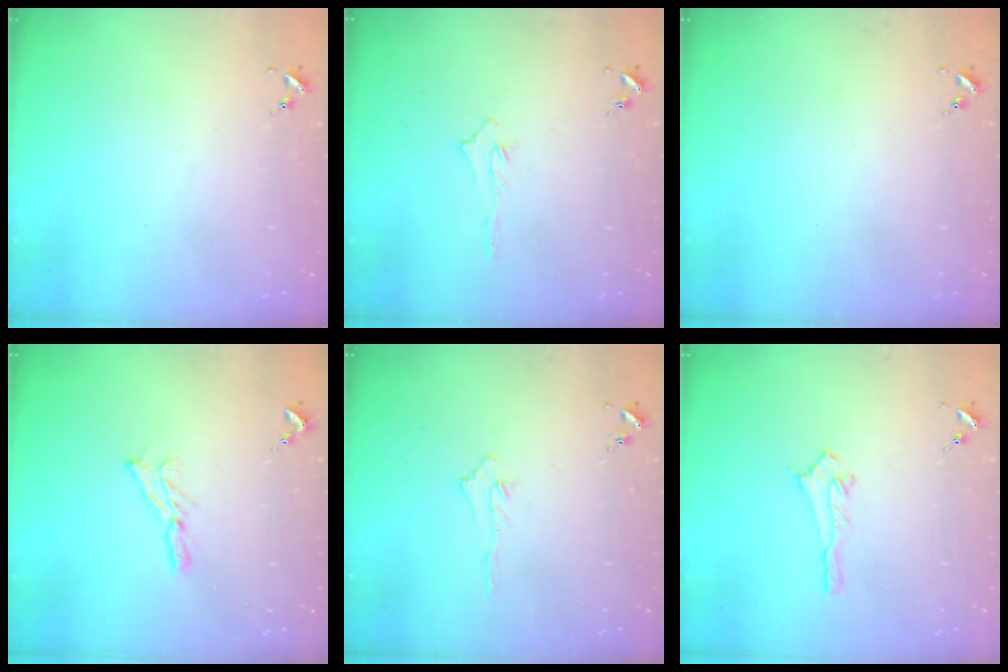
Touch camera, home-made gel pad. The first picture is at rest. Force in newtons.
{"total": 2.9, "press": 2.9, "slide": 0.4}
{"total": 0.0}
{"total": 6.9, "press": 6.9, "slide": 0.3}
{"total": 3.2, "press": 3.2, "slide": 0.4}
{"total": 2.8, "press": 2.8, "slide": 0.3}